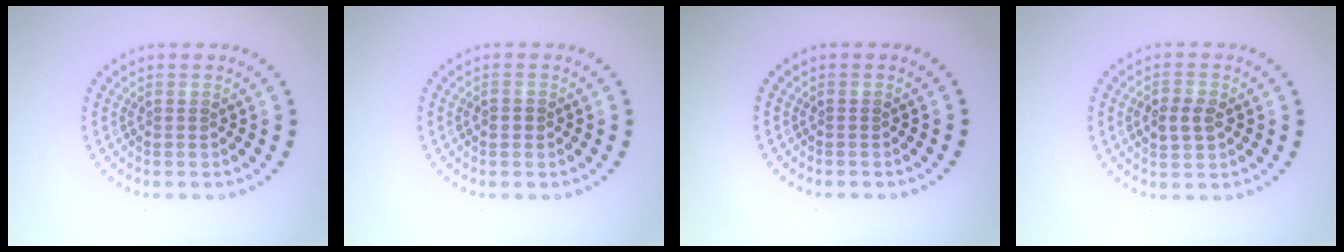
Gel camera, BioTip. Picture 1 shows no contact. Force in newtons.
{"total": 1.3, "press": 1.3, "slide": 0.1}
{"total": 0.0}
{"total": 2.5, "press": 2.5, "slide": 0.1}